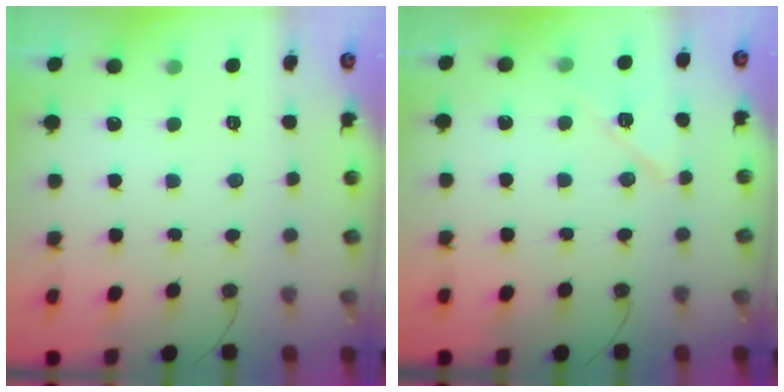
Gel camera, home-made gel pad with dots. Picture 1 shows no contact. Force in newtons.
{"total": 9.2, "press": 9.2, "slide": 0.7}